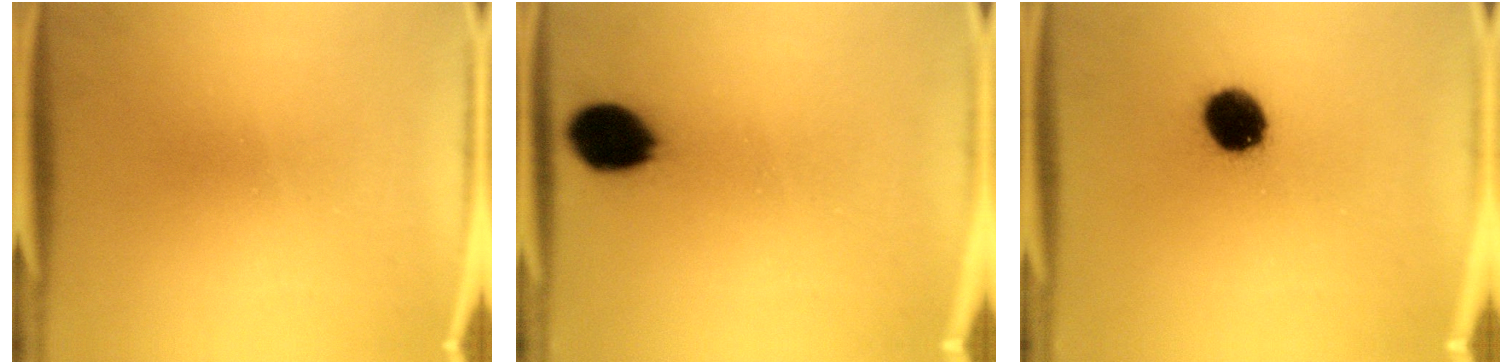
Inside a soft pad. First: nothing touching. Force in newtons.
{"total": 10.1}
{"total": 10.3}